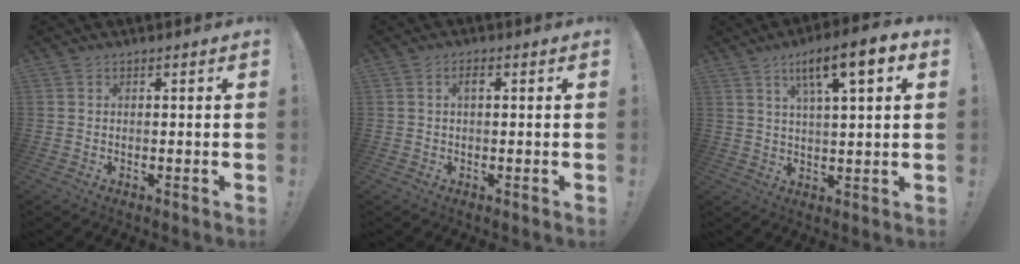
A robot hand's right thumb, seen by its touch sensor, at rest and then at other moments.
{"total": 1.6, "force": [0.3, 0.6, 1.5], "torque": [-0.026, 0.005, 0.002]}
{"total": 10.6, "force": [4.9, 2.1, 9.2], "torque": [-0.146, -0.016, 0.075]}